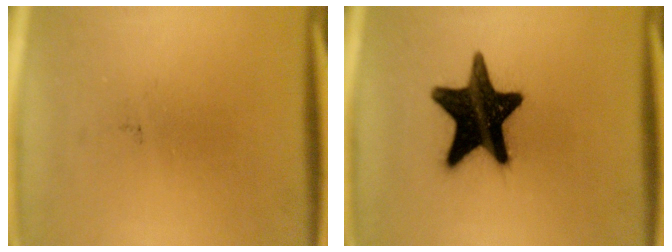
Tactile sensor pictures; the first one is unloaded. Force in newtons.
{"total": 18.1}